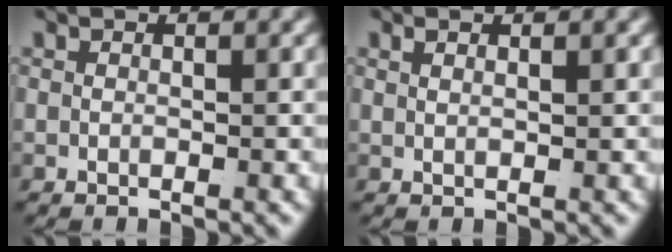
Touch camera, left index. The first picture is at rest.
{"total": 1.1, "force": [0.7, -0.7, 0.5], "torque": [-0.007, -0.002, 0.018]}